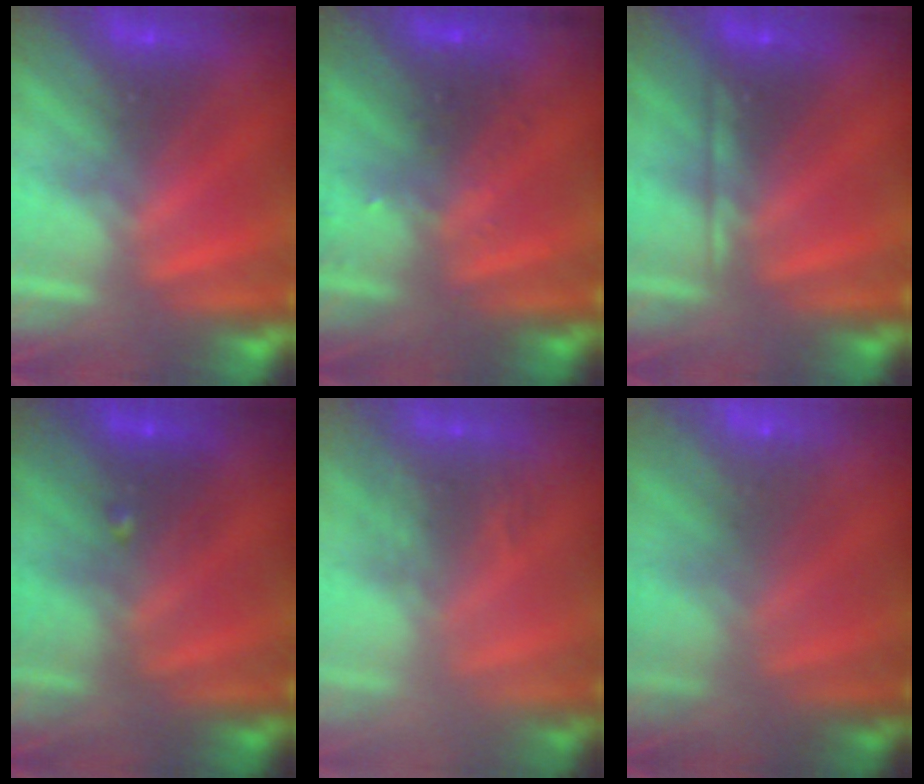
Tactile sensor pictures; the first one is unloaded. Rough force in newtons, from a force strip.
{"total": 3.0}
{"total": 2.1}
{"total": 1.9}
{"total": 3.7}
{"total": 7.1}